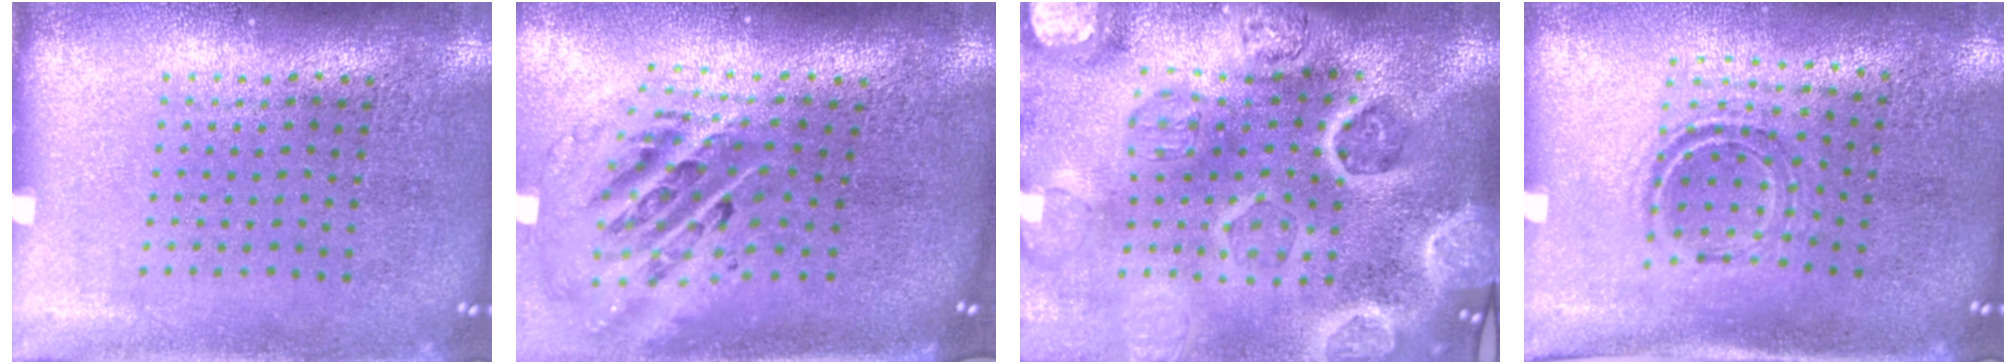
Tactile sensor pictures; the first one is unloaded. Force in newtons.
{"total": 2.6, "press": 1.8, "slide": 2.0}
{"total": 5.2, "press": 4.5, "slide": 2.7}
{"total": 1.0, "press": 0.9, "slide": 0.3}